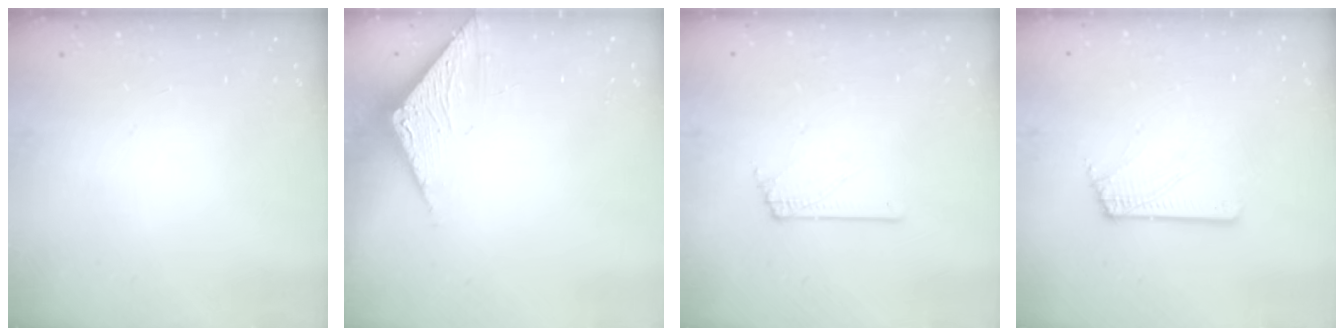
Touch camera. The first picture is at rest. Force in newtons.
{"total": 3.5, "press": 3.5, "slide": 0.2}
{"total": 1.6, "press": 1.6, "slide": 0.2}
{"total": 2.6, "press": 2.6, "slide": 0.3}